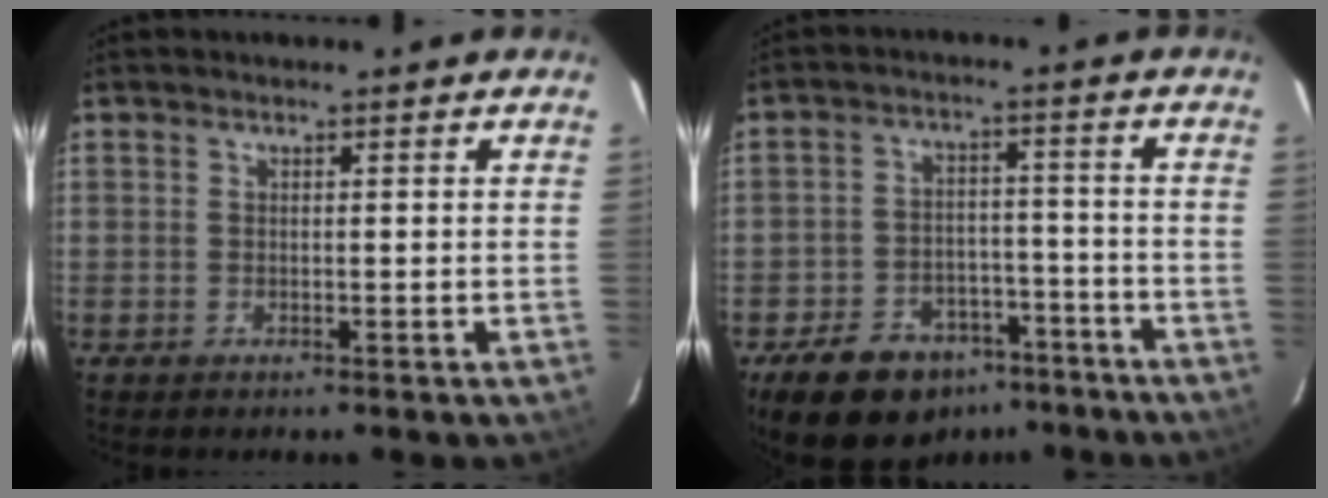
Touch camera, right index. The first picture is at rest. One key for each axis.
{"total": 15.7, "fx": -10.7, "fy": 9.4, "fz": 6.7, "tx": -0.155, "ty": 0.017, "tz": -0.146}